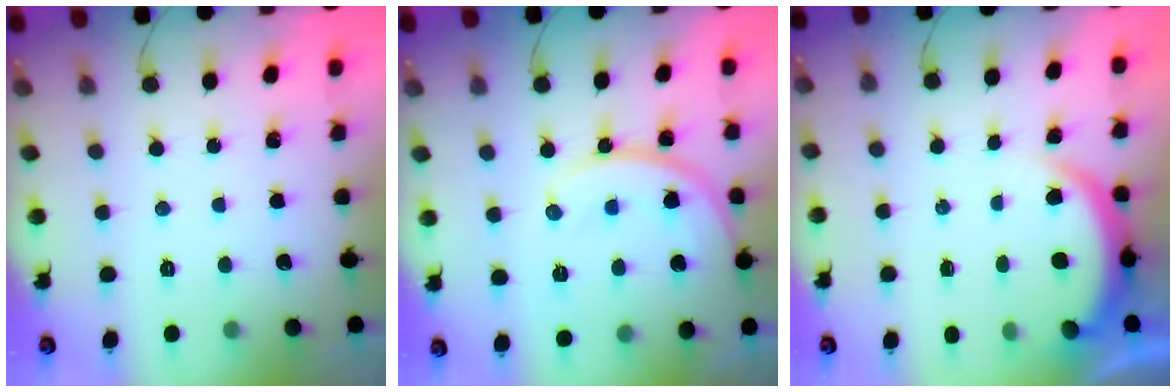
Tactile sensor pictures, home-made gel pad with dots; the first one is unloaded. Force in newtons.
{"total": 12.3, "press": 12.3, "slide": 0.5}
{"total": 4.6, "press": 4.5, "slide": 0.7}